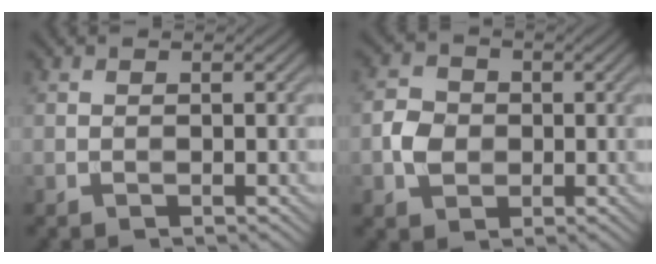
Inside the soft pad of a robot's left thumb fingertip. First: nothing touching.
{"total": 3.8, "force": [-0.7, 3.2, 1.8], "torque": [-0.041, 0.001, -0.019]}